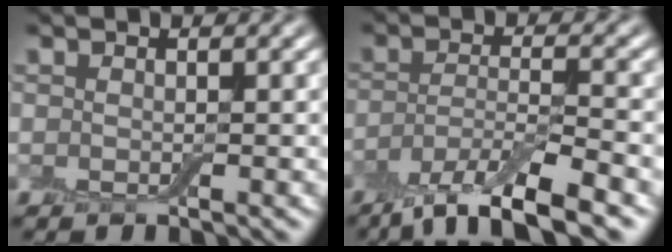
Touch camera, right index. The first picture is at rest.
{"total": 6.9, "force": [-4.7, 1.8, 4.8], "torque": [-0.082, -0.007, -0.089]}